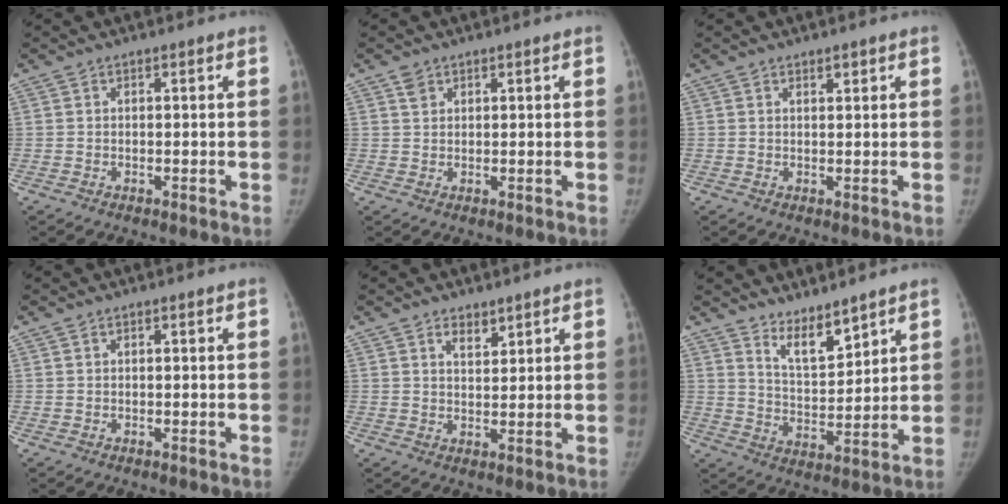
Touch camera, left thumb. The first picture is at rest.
{"total": 1.8, "force": [1.1, 1.3, 0.6], "torque": [-0.002, -0.002, 0.019]}
{"total": 1.2, "force": [0.9, 0.4, 0.6], "torque": [-0.005, -0.006, 0.015]}
{"total": 0.0}
{"total": 3.1, "force": [2.3, 1.5, 1.5], "torque": [-0.014, -0.017, 0.042]}
{"total": 7.4, "force": [6.1, 2.1, 3.6], "torque": [-0.047, -0.061, 0.118]}